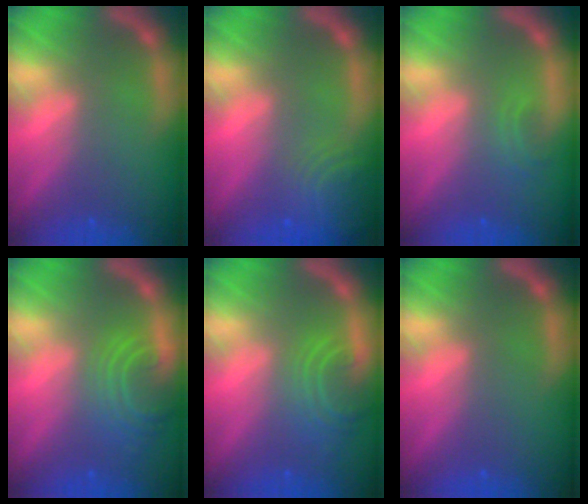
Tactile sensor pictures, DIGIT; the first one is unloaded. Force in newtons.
{"total": 5.6}
{"total": 1.4}
{"total": 5.5}
{"total": 4.5}
{"total": 0.0}